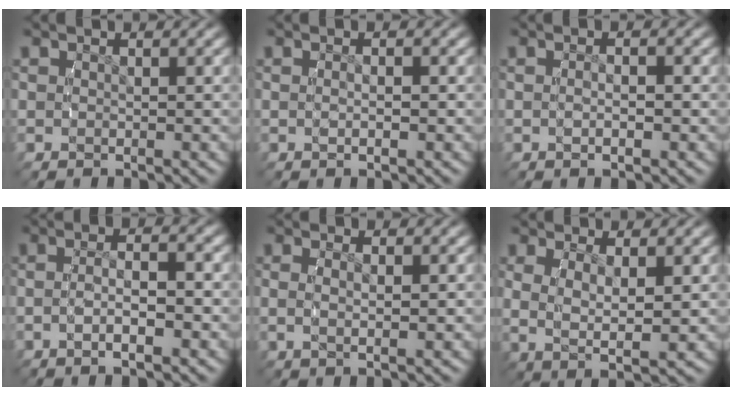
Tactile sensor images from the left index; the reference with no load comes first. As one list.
[{"total": 1.4, "force": [-0.3, -0.2, 1.4], "torque": [-0.029, 0.001, -0.002]}, {"total": 1.8, "force": [-0.4, 0.0, 1.8], "torque": [-0.036, 0.001, -0.006]}, {"total": 3.5, "force": [-1.2, 0.6, 3.3], "torque": [-0.063, 0.005, -0.022]}, {"total": 2.1, "force": [0.2, 0.3, 2.1], "torque": [-0.046, -0.001, 0.007]}, {"total": 4.9, "force": [0.5, 2.4, 4.3], "torque": [-0.090, -0.008, 0.017]}]